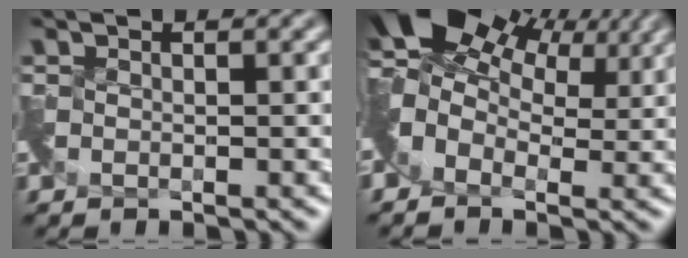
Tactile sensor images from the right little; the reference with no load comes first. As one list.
[{"total": 7.8, "force": [3.2, 5.2, 4.8], "torque": [-0.088, 0.012, 0.052]}]